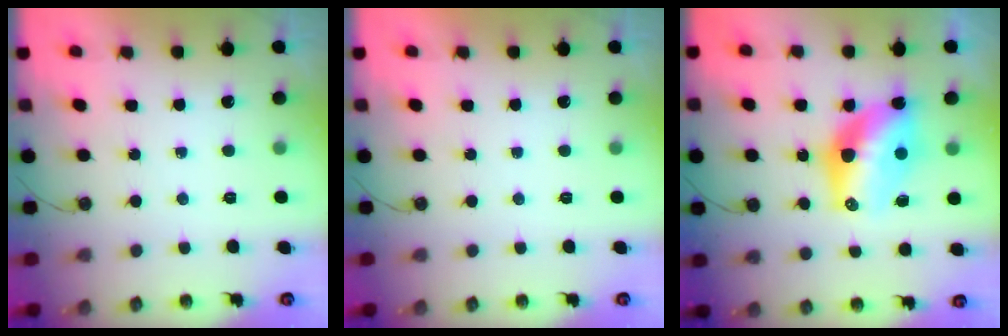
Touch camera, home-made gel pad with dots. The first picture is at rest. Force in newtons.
{"total": 0.0}
{"total": 13.5, "press": 13.5, "slide": 1.4}